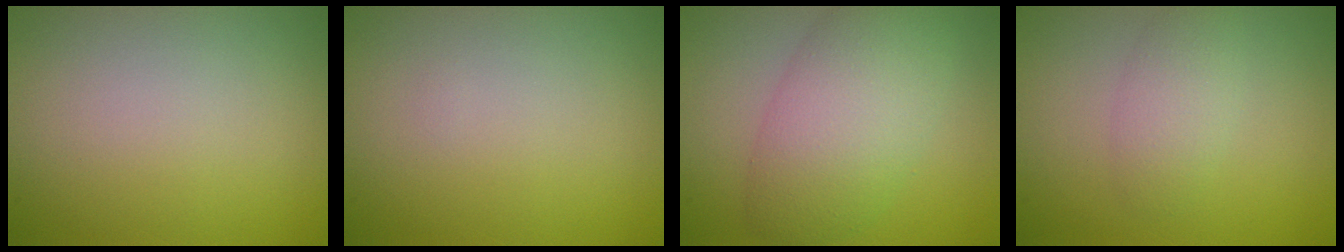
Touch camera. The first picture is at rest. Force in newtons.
{"total": 0.0}
{"total": 6.6, "press": 6.6, "slide": 0.3}
{"total": 2.1, "press": 2.1, "slide": 0.1}